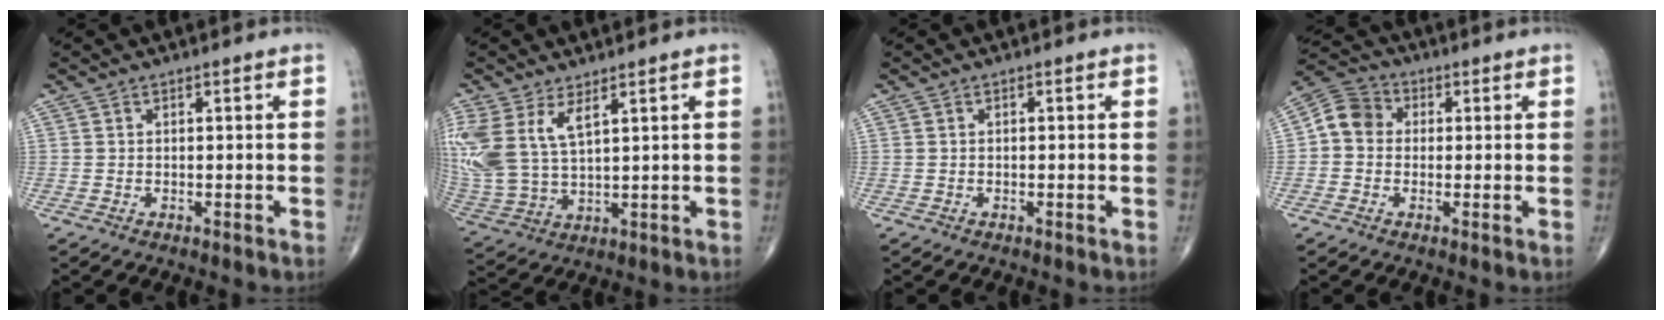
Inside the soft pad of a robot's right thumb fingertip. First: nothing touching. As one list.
[{"total": 13.6, "force": [5.6, 6.6, 10.5], "torque": [-0.250, -0.018, 0.126]}, {"total": 0.0}, {"total": 5.9, "force": [0.0, 5.1, 3.1], "torque": [-0.044, 0.020, -0.013]}]